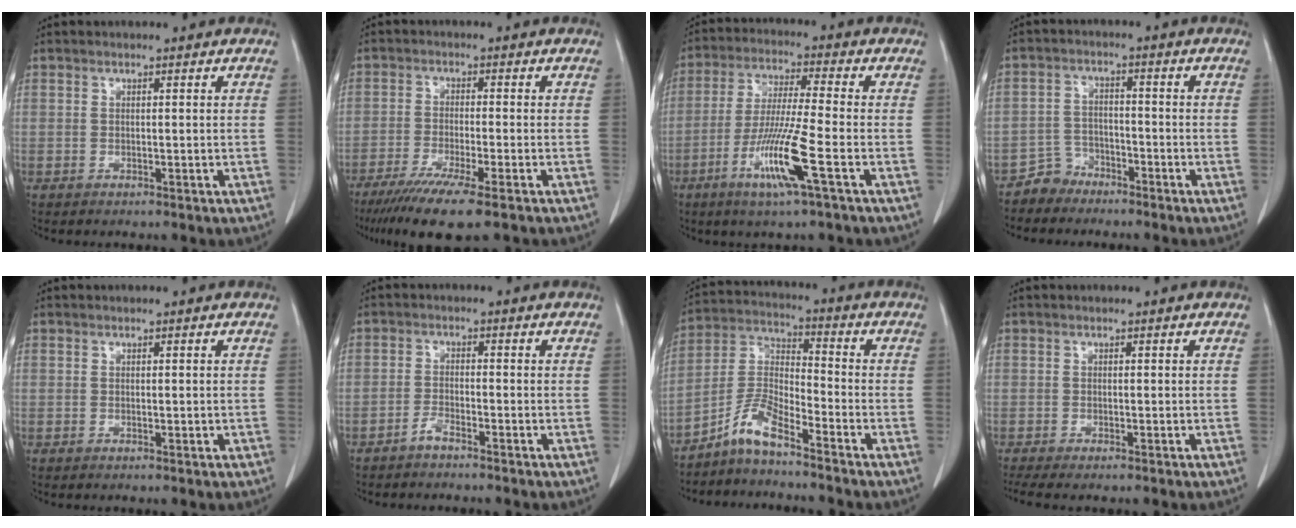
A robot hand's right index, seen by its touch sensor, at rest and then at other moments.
{"total": 9.7, "force": [-6.7, 0.2, 7.0], "torque": [-0.118, -0.025, -0.106]}
{"total": 11.1, "force": [-4.5, -0.7, 10.1], "torque": [-0.200, -0.021, -0.090]}
{"total": 3.8, "force": [-3.1, 2.0, -0.7], "torque": [0.019, 0.007, -0.060]}
{"total": 0.6, "force": [-0.1, 0.2, 0.5], "torque": [-0.009, -0.003, 0.001]}
{"total": 1.9, "force": [-1.7, 0.1, 0.8], "torque": [-0.020, -0.001, -0.035]}
{"total": 6.7, "force": [-5.3, 0.8, 4.0], "torque": [-0.091, 0.003, -0.110]}
{"total": 2.3, "force": [-1.8, 0.1, 1.5], "torque": [-0.030, -0.008, -0.036]}